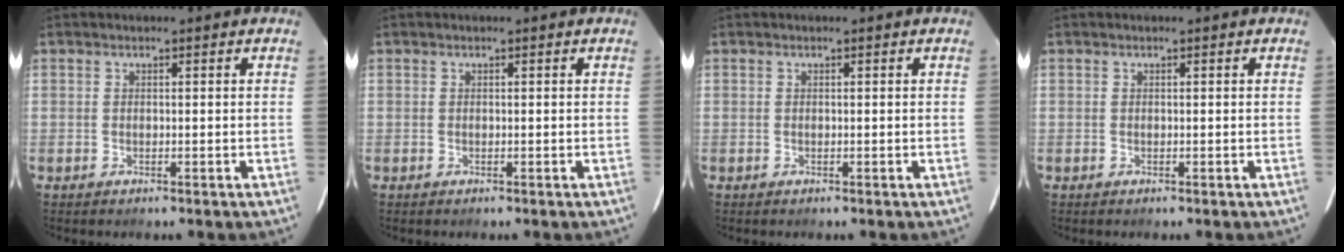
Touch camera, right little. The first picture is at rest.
{"total": 0.0}
{"total": 0.0}
{"total": 0.0}